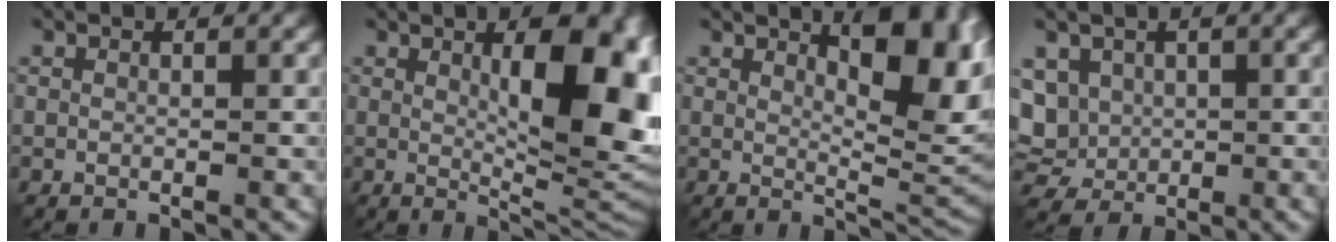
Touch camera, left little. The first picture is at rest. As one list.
[{"total": 12.1, "force": [2.2, 4.2, 11.1], "torque": [-0.136, 0.001, 0.037]}, {"total": 9.1, "force": [3.3, 3.2, 7.9], "torque": [-0.104, 0.004, 0.052]}, {"total": 6.3, "force": [1.1, 5.2, 3.3], "torque": [-0.085, 0.015, 0.012]}]